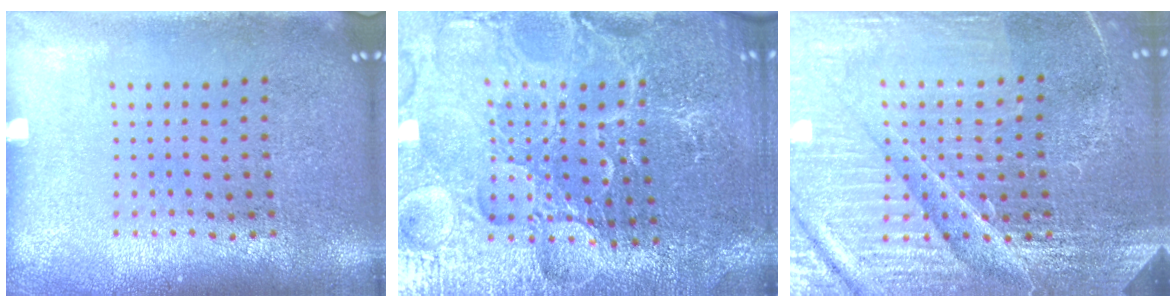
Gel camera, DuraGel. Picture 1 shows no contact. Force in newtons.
{"total": 4.4, "press": 4.3, "slide": 1.1}
{"total": 5.6, "press": 5.2, "slide": 2.2}